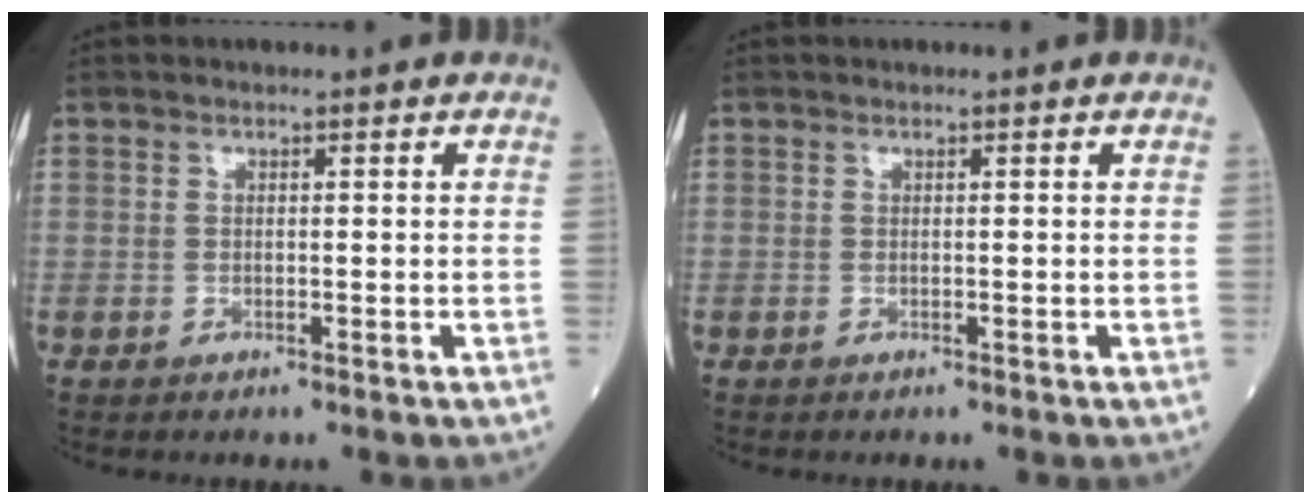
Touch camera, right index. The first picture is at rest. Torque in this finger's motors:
{"motor_torque": [0.16, 0.11, 0.06, 0.01]}